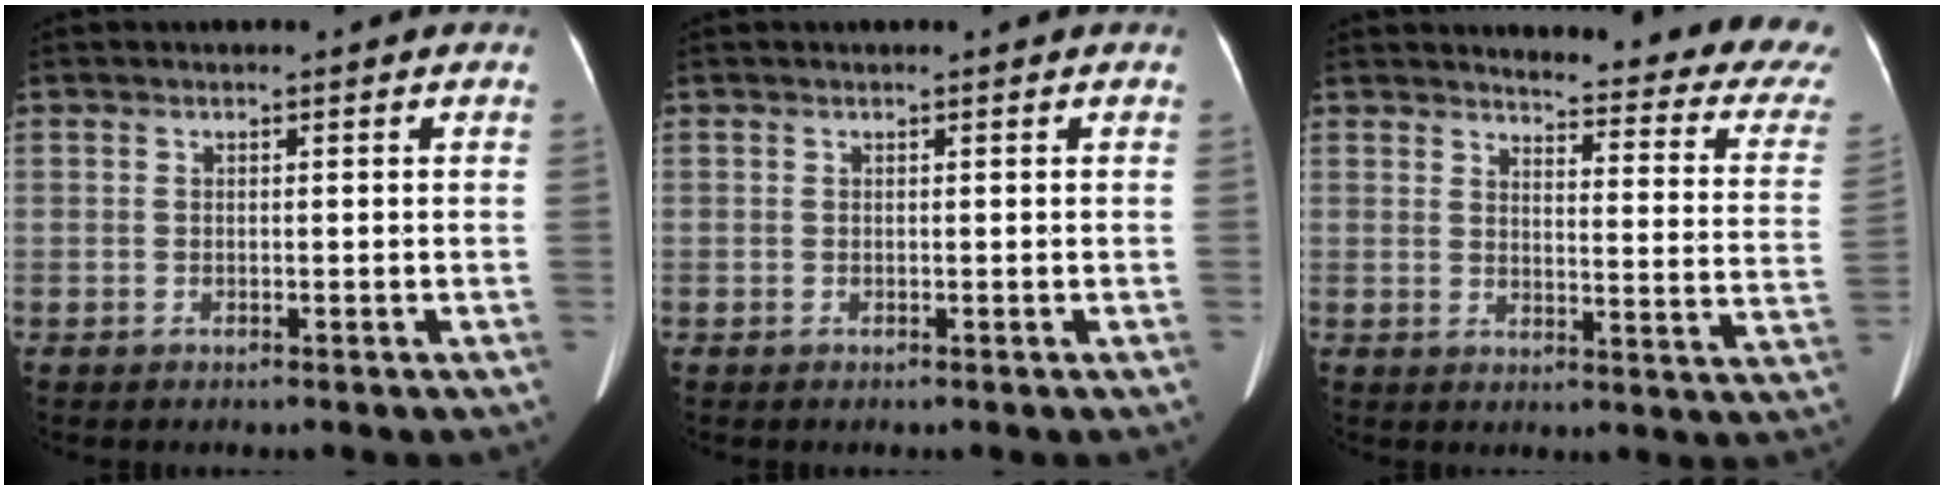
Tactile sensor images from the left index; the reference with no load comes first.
{"total": 0.0}
{"total": 18.1, "force": [17.0, 1.2, 6.2], "torque": [-0.067, -0.113, 0.167]}